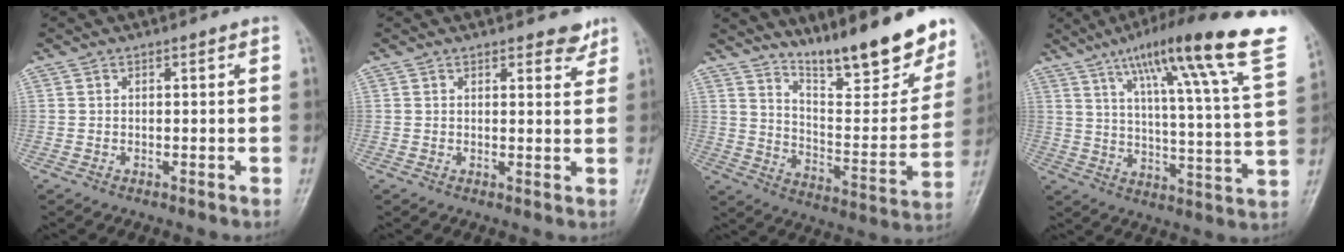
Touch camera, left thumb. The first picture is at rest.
{"total": 3.1, "force": [2.4, 1.3, 1.4], "torque": [0.001, -0.015, 0.029]}
{"total": 22.1, "force": [17.1, 5.1, 13.1], "torque": [-0.154, -0.106, 0.255]}
{"total": 25.2, "force": [16.2, 2.0, 19.3], "torque": [-0.278, -0.054, 0.229]}